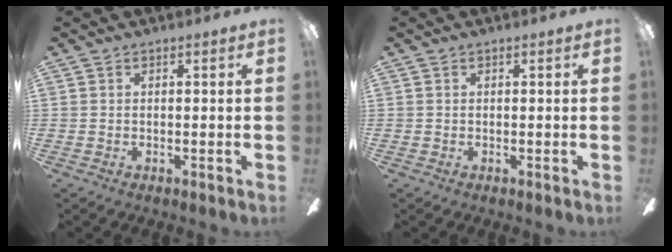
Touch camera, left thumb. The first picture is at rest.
{"total": 0.0}